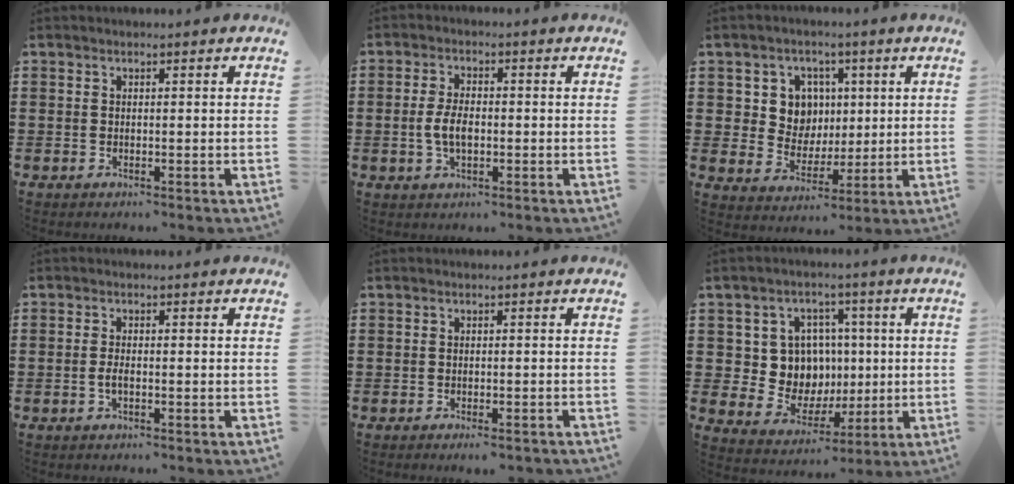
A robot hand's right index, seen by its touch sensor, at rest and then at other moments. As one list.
[{"total": 4.4, "force": [-0.6, 2.1, 3.8], "torque": [-0.091, -0.002, -0.017]}, {"total": 7.6, "force": [1.9, 6.8, 2.8], "torque": [-0.071, 0.014, 0.034]}, {"total": 1.7, "force": [-0.4, 0.6, 1.5], "torque": [-0.029, -0.001, -0.007]}, {"total": 1.2, "force": [-0.9, 0.1, 0.8], "torque": [-0.015, -0.003, -0.017]}, {"total": 9.1, "force": [1.0, 8.4, 3.3], "torque": [-0.077, 0.011, 0.027]}]